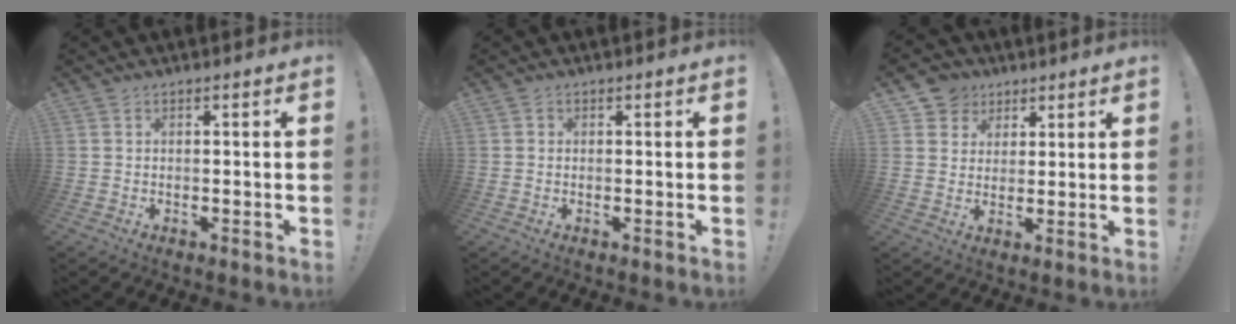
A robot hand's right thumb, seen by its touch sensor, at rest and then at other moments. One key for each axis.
{"total": 0.6, "fx": 0.0, "fy": 0.5, "fz": 0.2, "tx": -0.004, "ty": 0.002, "tz": -0.001}
{"total": 6.7, "fx": 3.0, "fy": 6.0, "fz": 0.6, "tx": -0.005, "ty": -0.023, "tz": 0.060}